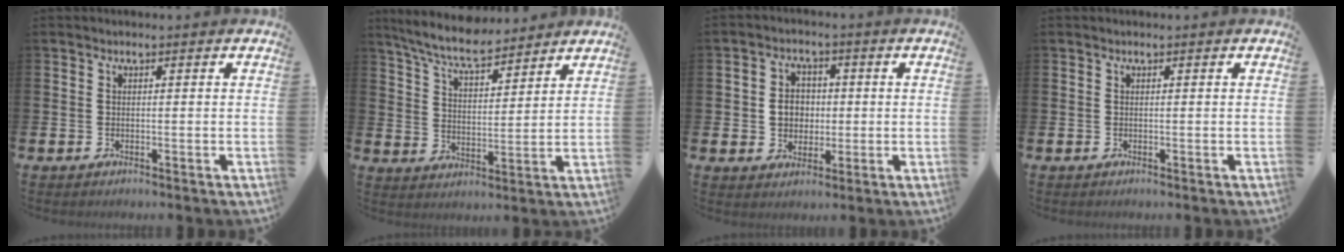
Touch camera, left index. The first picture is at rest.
{"total": 7.7, "force": [7.0, 1.2, 2.8], "torque": [-0.085, -0.029, 0.127]}
{"total": 4.3, "force": [0.3, 3.9, 1.9], "torque": [-0.027, 0.004, -0.005]}
{"total": 0.0}